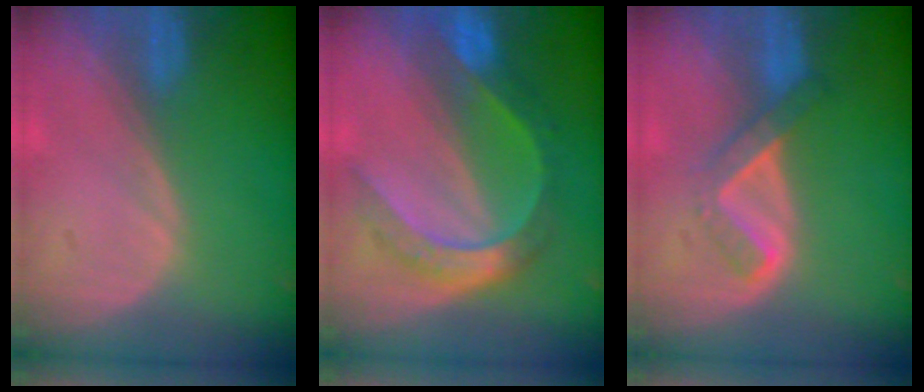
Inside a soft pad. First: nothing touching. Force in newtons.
{"total": 8.2, "press": 8.1, "slide": 0.8}
{"total": 5.2, "press": 4.5, "slide": 2.6}